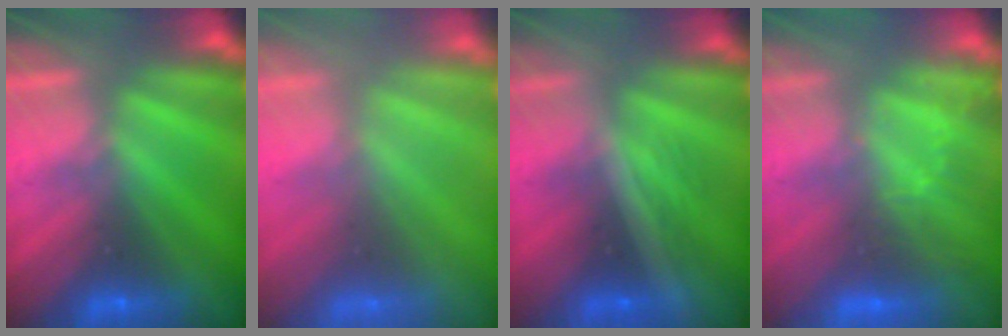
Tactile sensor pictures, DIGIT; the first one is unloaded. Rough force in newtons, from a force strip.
{"total": 6.9}
{"total": 1.7}
{"total": 3.3}